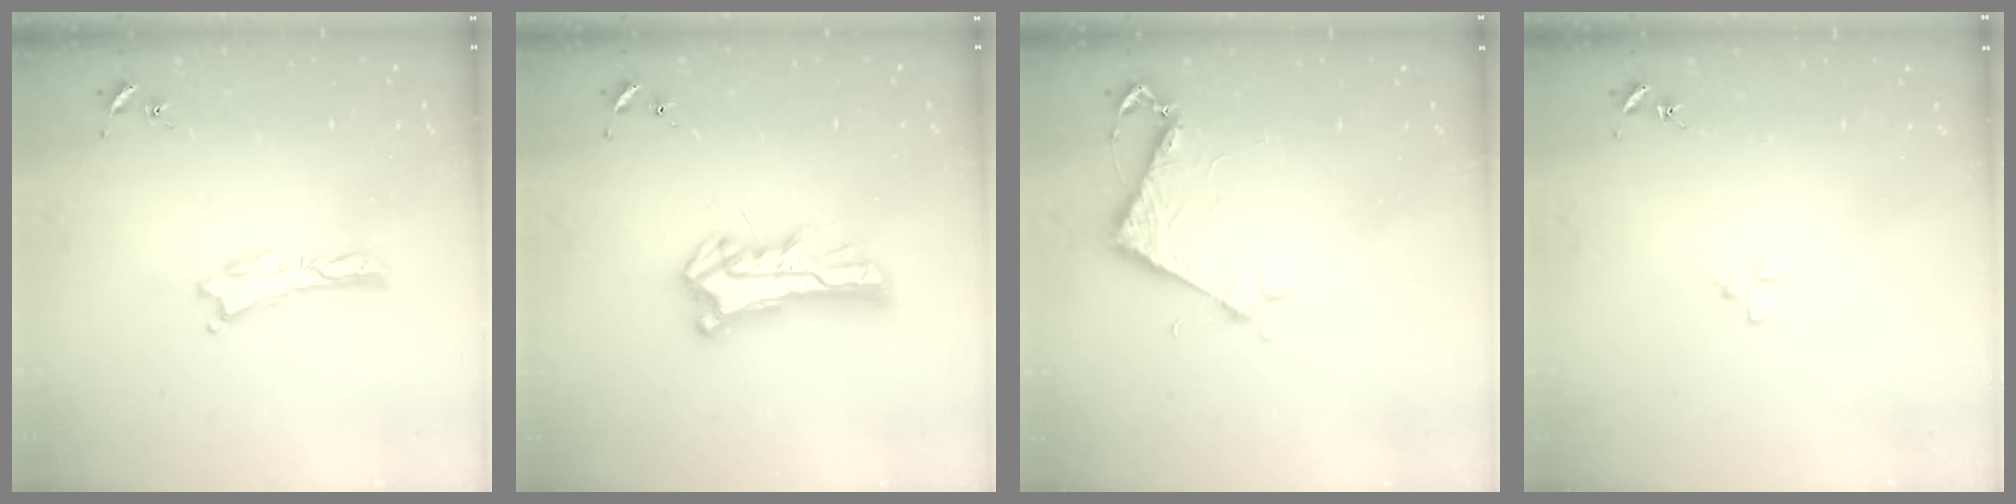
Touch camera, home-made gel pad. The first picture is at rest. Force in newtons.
{"total": 9.5, "press": 9.5, "slide": 0.8}
{"total": 3.9, "press": 3.8, "slide": 0.3}
{"total": 1.9, "press": 1.9, "slide": 0.2}